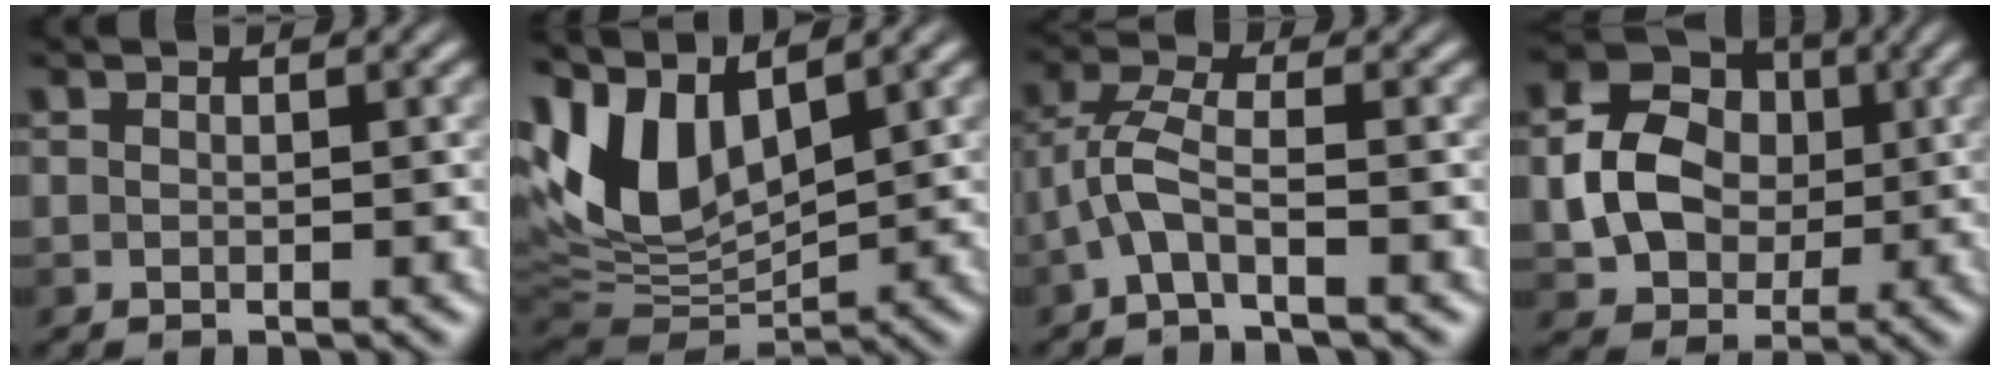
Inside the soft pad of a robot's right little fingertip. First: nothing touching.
{"total": 9.4, "force": [3.7, 5.2, 6.9], "torque": [-0.160, 0.018, 0.064]}
{"total": 4.7, "force": [-2.6, 1.3, 3.6], "torque": [-0.093, 0.012, -0.059]}
{"total": 7.3, "force": [-0.8, 5.8, 4.4], "torque": [-0.087, 0.000, -0.023]}